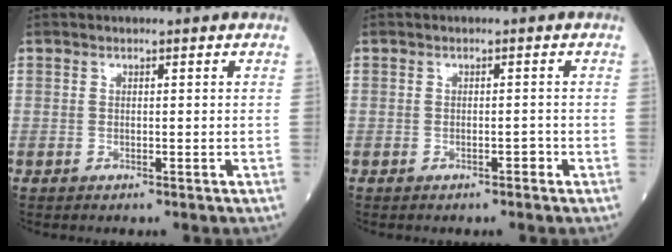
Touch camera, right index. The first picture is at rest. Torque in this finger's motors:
{"motor_torque": [-0.13, -0.36, -0.02, 0.00]}